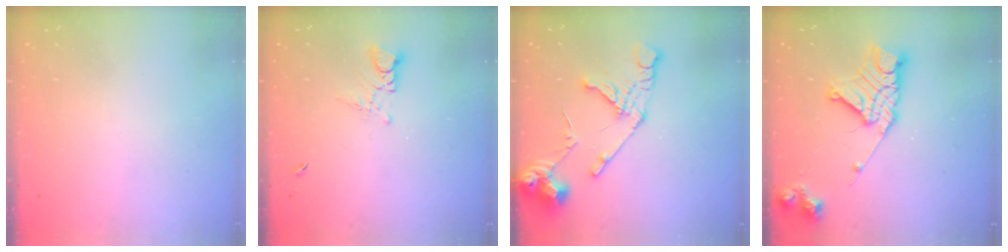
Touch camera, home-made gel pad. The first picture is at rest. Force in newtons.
{"total": 3.3, "press": 3.2, "slide": 0.4}
{"total": 13.5, "press": 13.3, "slide": 1.8}
{"total": 15.5, "press": 15.4, "slide": 1.3}